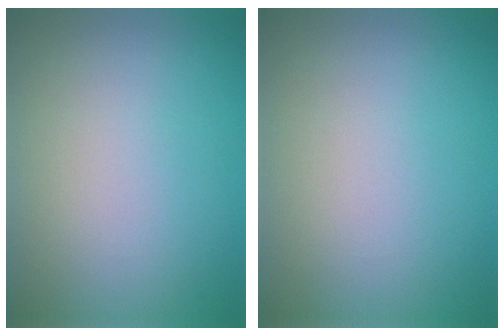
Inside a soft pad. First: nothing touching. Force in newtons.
{"total": 0.0}